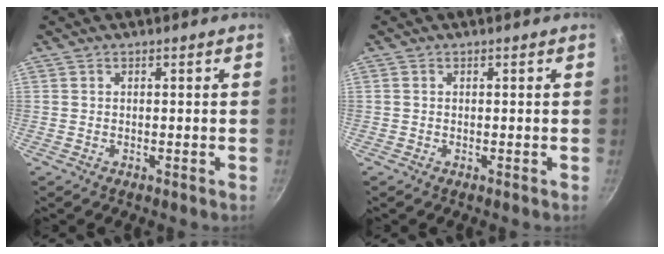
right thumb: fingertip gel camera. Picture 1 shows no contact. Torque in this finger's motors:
{"motor_torque": [-0.36, 0.03, -0.32, 0.14, 0.00]}